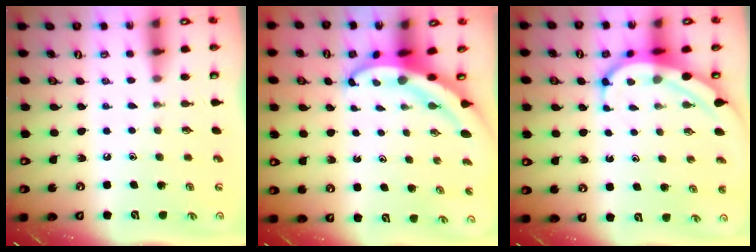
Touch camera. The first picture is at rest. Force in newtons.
{"total": 5.6, "press": 5.5, "slide": 0.7}
{"total": 6.7, "press": 6.6, "slide": 0.8}